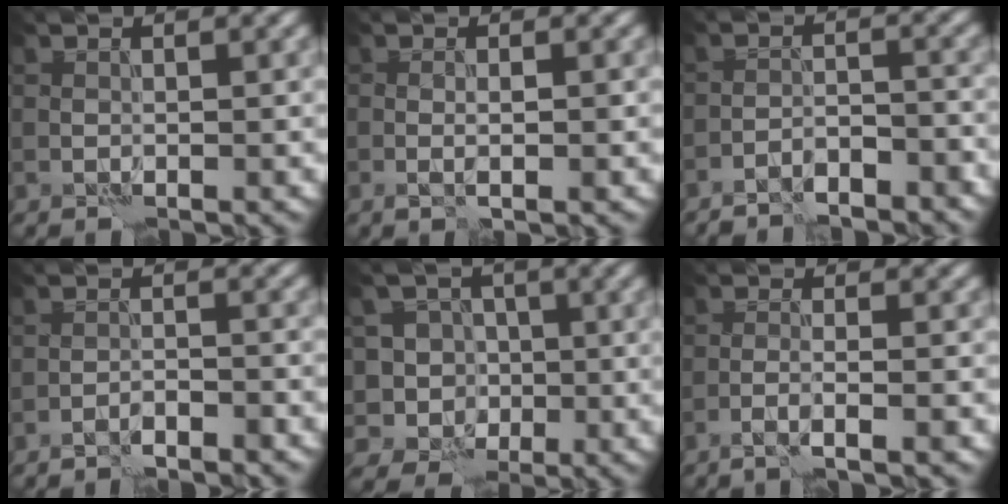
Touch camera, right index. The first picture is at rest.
{"total": 1.4, "force": [-0.2, 0.1, 1.4], "torque": [-0.020, 0.000, -0.005]}
{"total": 4.5, "force": [-4.0, 1.1, 1.9], "torque": [-0.025, -0.001, -0.067]}
{"total": 2.7, "force": [-2.5, 0.1, 1.1], "torque": [-0.017, 0.005, -0.042]}
{"total": 5.1, "force": [-0.1, 5.0, 0.9], "torque": [0.003, 0.019, -0.039]}
{"total": 2.6, "force": [-1.9, 0.0, 1.8], "torque": [-0.029, 0.005, -0.042]}